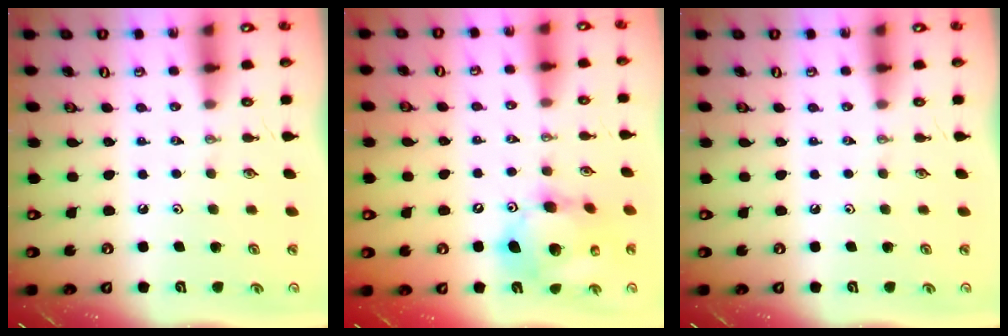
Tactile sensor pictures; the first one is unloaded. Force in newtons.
{"total": 15.3, "press": 15.0, "slide": 3.2}
{"total": 0.0}